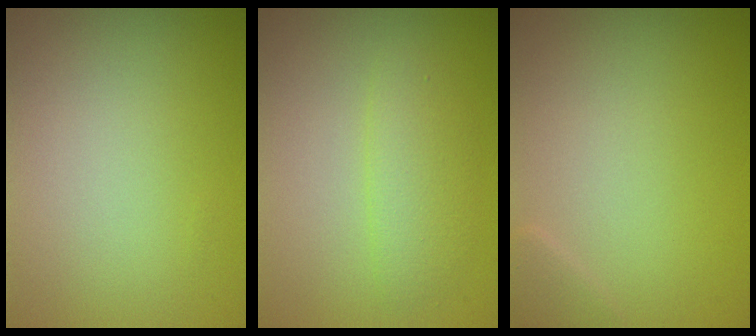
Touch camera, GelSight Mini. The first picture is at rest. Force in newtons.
{"total": 2.4, "press": 2.4, "slide": 0.1}
{"total": 0.8, "press": 0.8, "slide": 0.1}